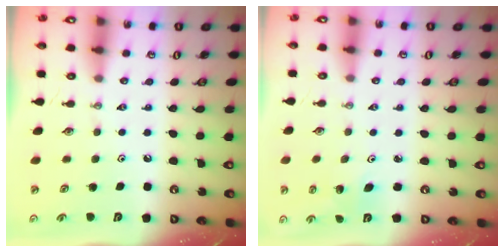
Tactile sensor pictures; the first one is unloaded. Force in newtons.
{"total": 3.0, "press": 2.2, "slide": 2.0}